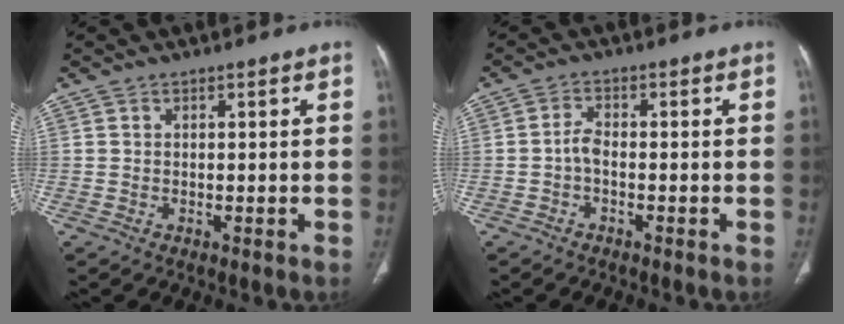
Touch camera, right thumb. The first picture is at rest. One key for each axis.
{"total": 2.3, "fx": -0.9, "fy": 1.0, "fz": 1.8, "tx": -0.036, "ty": 0.011, "tz": -0.021}